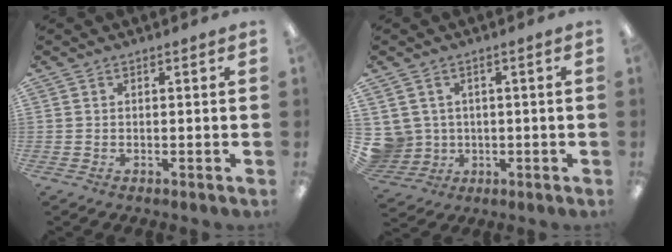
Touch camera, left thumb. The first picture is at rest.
{"total": 5.4, "force": [1.1, 5.3, 0.2], "torque": [-0.031, -0.006, 0.026]}